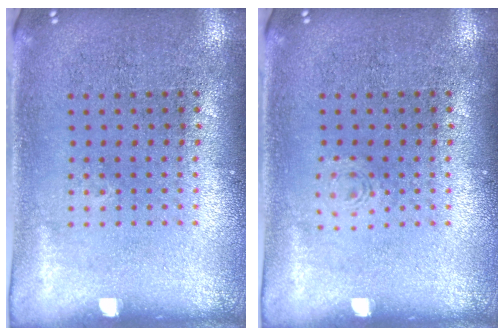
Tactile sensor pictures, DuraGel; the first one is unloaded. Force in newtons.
{"total": 0.7, "press": 0.7, "slide": 0.1}